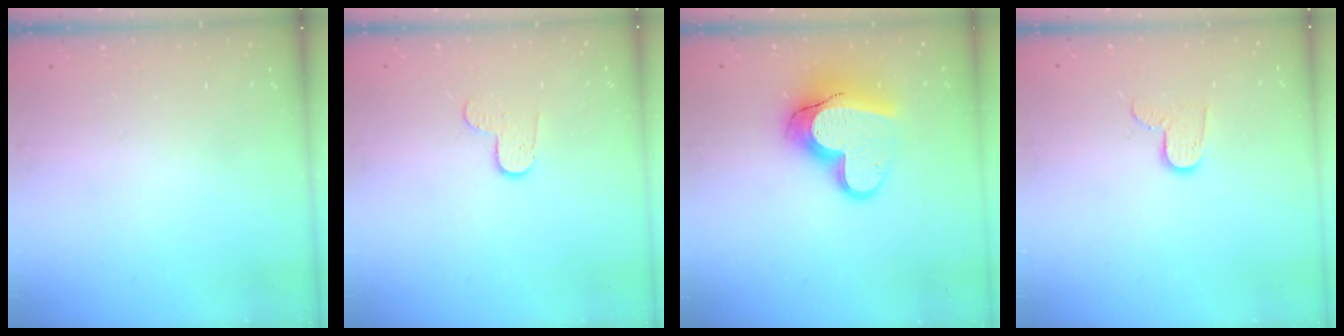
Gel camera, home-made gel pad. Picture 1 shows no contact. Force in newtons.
{"total": 5.5, "press": 5.5, "slide": 0.5}
{"total": 16.2, "press": 16.2, "slide": 1.3}
{"total": 6.4, "press": 6.4, "slide": 0.5}